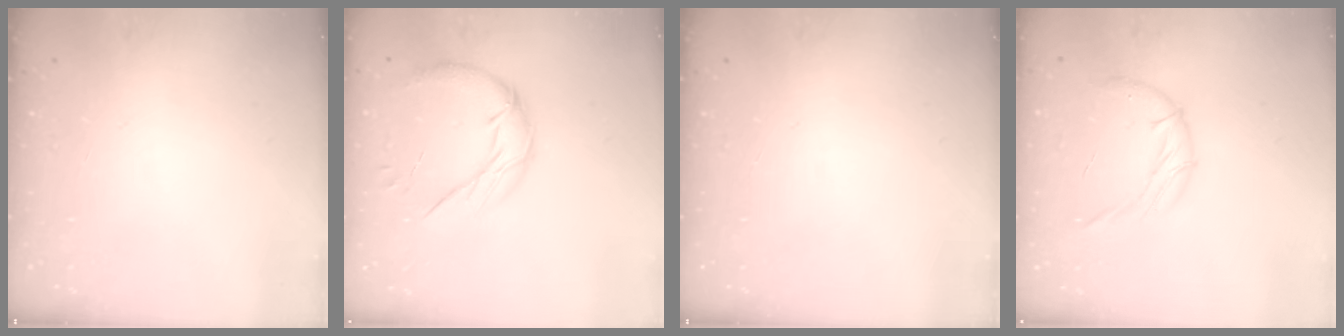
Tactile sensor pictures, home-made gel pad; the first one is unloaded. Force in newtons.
{"total": 11.8, "press": 11.7, "slide": 0.8}
{"total": 0.0}
{"total": 10.0, "press": 10.0, "slide": 0.9}